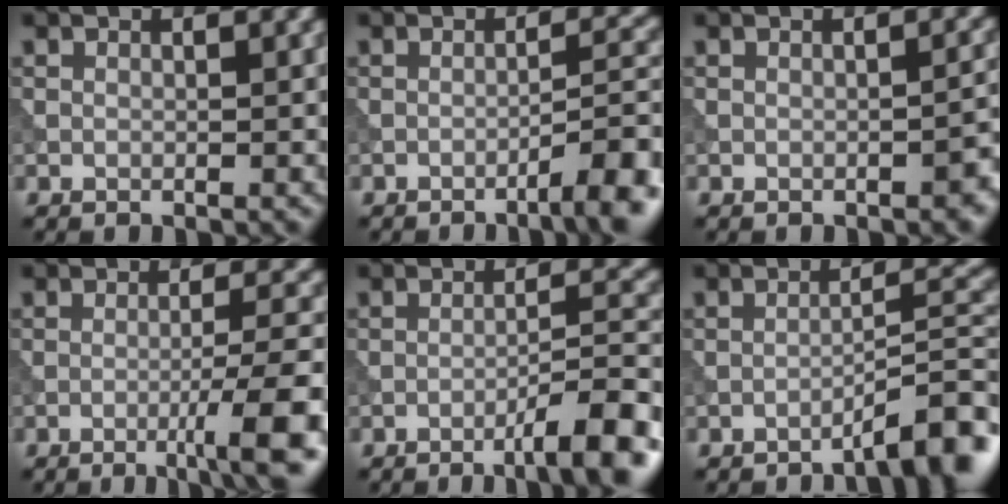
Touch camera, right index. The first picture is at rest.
{"total": 6.0, "force": [-3.4, 1.2, 4.8], "torque": [-0.057, 0.017, -0.054]}
{"total": 2.2, "force": [-1.1, 0.6, 1.8], "torque": [-0.024, 0.006, -0.014]}
{"total": 6.5, "force": [-2.6, 0.8, 6.0], "torque": [-0.083, 0.008, -0.046]}
{"total": 6.7, "force": [-3.9, 1.0, 5.4], "torque": [-0.067, 0.016, -0.062]}
{"total": 5.2, "force": [-3.7, 0.6, 3.6], "torque": [-0.039, 0.023, -0.061]}